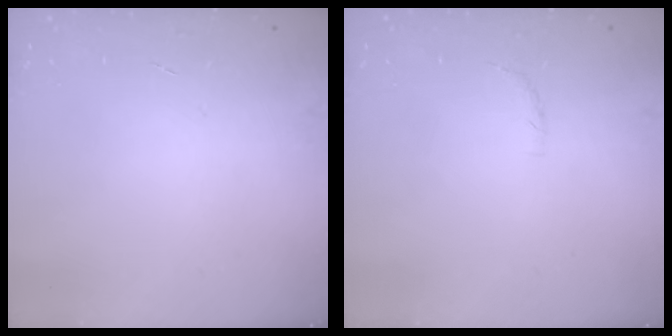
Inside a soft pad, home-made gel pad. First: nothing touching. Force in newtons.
{"total": 5.3, "press": 5.1, "slide": 1.4}